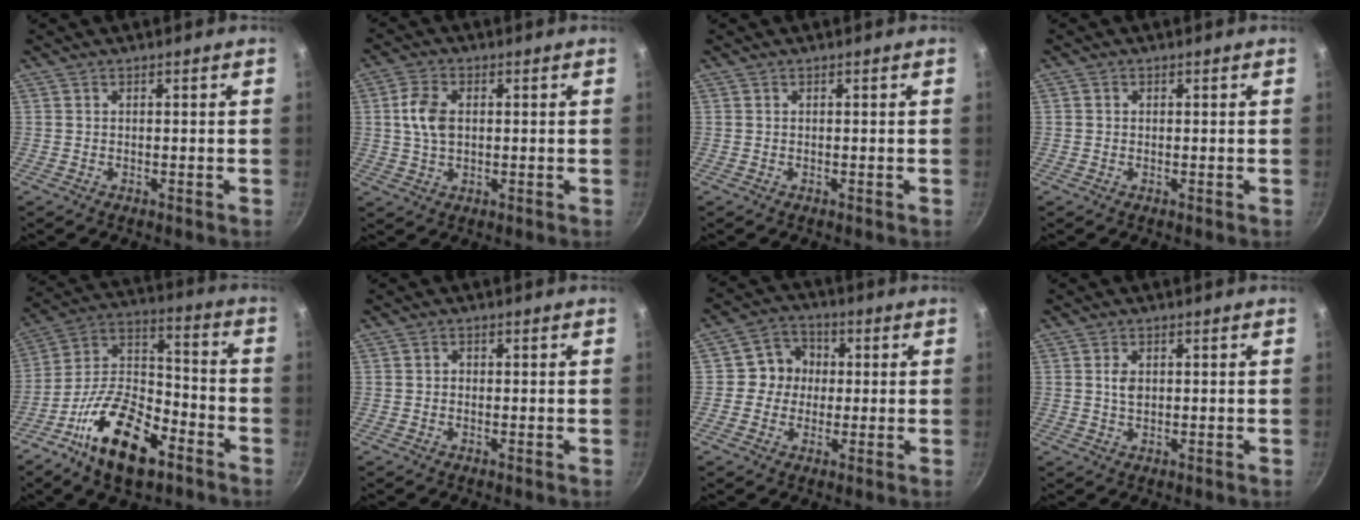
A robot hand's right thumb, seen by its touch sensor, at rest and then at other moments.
{"total": 6.5, "force": [0.8, 4.2, 4.9], "torque": [-0.091, 0.006, 0.014]}
{"total": 0.0}
{"total": 0.6, "force": [0.0, 0.5, 0.1], "torque": [0.003, 0.001, -0.002]}
{"total": 19.8, "force": [-10.4, 9.6, 13.8], "torque": [-0.226, 0.064, -0.203]}
{"total": 0.8, "force": [-0.1, 0.8, 0.3], "torque": [-0.003, 0.005, -0.002]}
{"total": 7.1, "force": [0.4, 6.7, 2.3], "torque": [0.008, 0.014, -0.009]}
{"total": 2.5, "force": [0.4, 1.7, 1.8], "torque": [-0.031, -0.002, 0.008]}